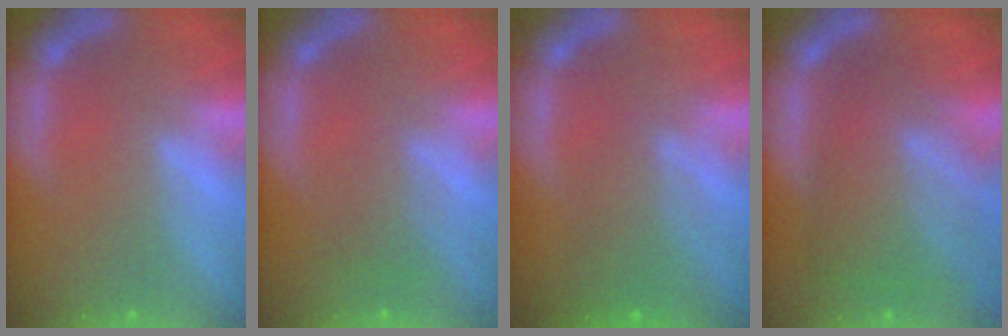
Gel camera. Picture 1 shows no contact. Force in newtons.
{"total": 2.0}
{"total": 4.0}
{"total": 8.7}